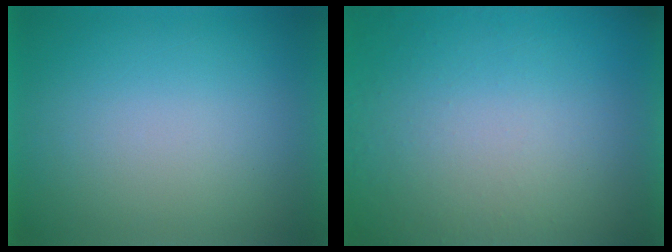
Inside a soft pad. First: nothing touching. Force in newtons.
{"total": 5.0}